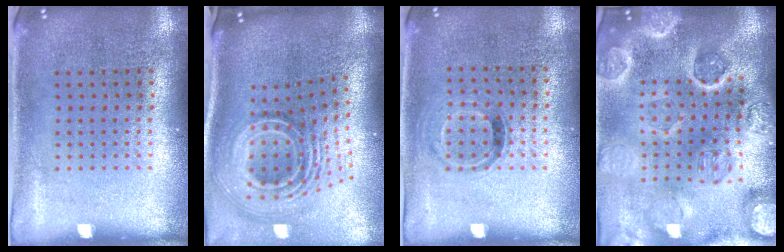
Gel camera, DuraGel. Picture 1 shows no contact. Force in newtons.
{"total": 3.0, "press": 2.0, "slide": 2.3}
{"total": 0.9, "press": 0.7, "slide": 0.6}
{"total": 5.1, "press": 4.4, "slide": 2.5}